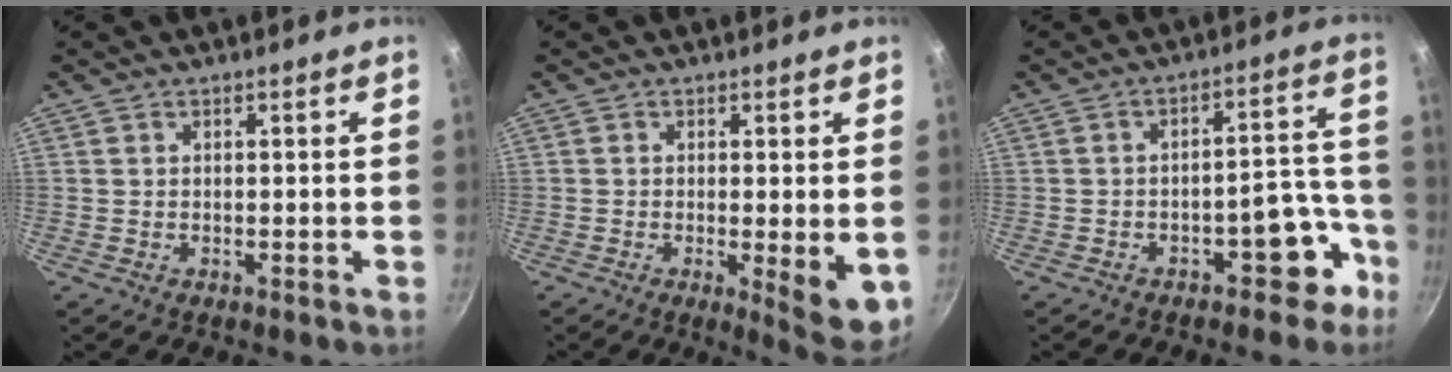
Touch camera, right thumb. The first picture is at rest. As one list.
[{"total": 7.6, "force": [-1.0, 1.7, 7.3], "torque": [-0.093, -0.014, -0.008]}, {"total": 8.7, "force": [-4.8, 4.5, 5.5], "torque": [-0.018, 0.074, -0.054]}]